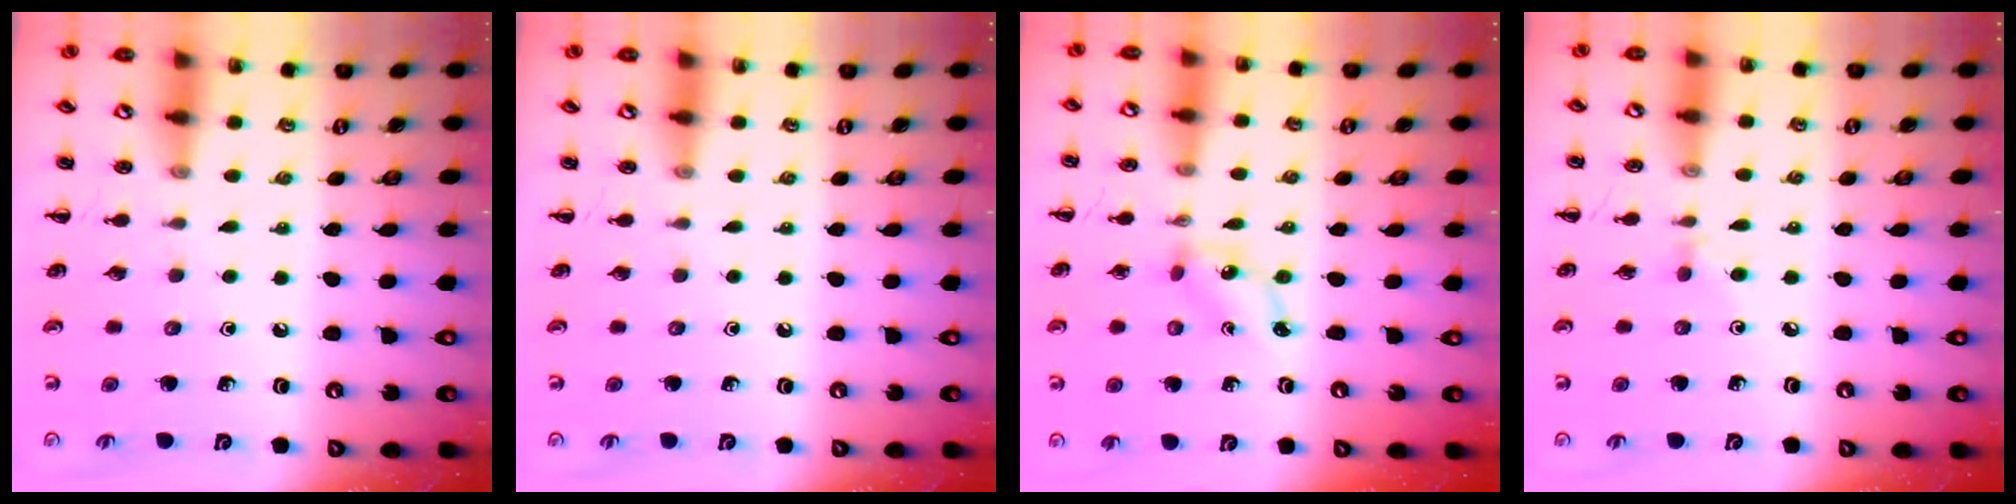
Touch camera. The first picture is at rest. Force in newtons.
{"total": 0.0}
{"total": 2.1, "press": 2.0, "slide": 0.4}
{"total": 3.2, "press": 3.0, "slide": 1.3}